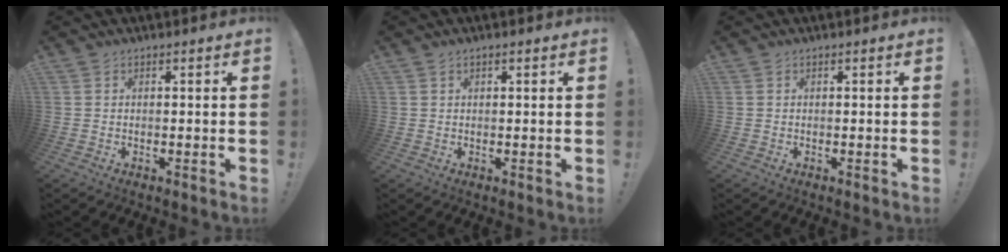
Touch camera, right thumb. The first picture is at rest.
{"total": 0.7, "force": [0.5, 0.3, 0.5], "torque": [-0.009, 0.000, 0.009]}
{"total": 0.0}